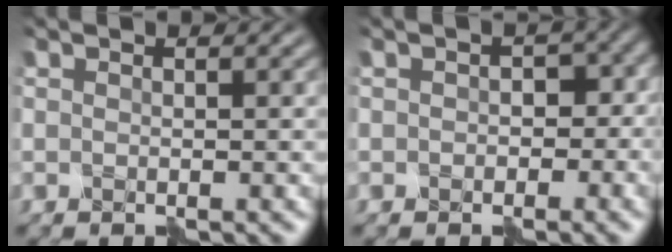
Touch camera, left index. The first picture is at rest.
{"total": 1.8, "force": [-0.3, 1.5, 1.0], "torque": [-0.006, -0.002, -0.006]}